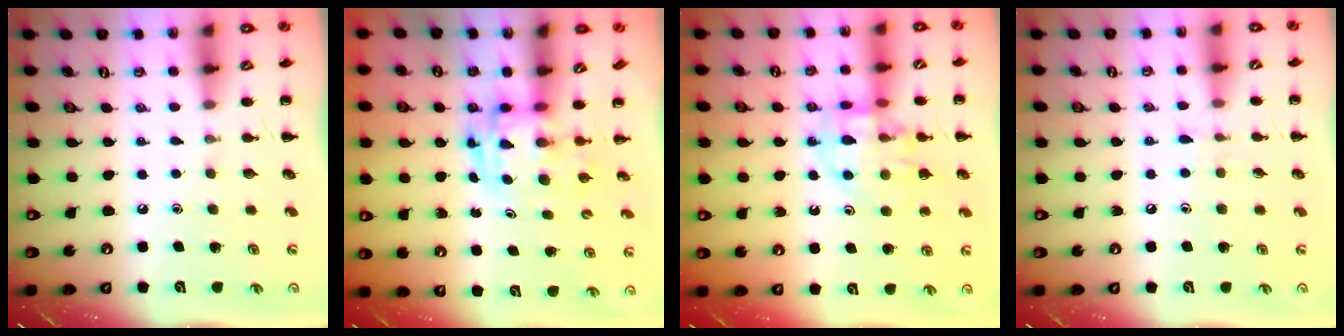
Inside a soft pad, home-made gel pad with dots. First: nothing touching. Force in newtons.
{"total": 2.9, "press": 2.9, "slide": 0.5}
{"total": 12.8, "press": 12.7, "slide": 1.8}
{"total": 4.6, "press": 4.2, "slide": 2.0}